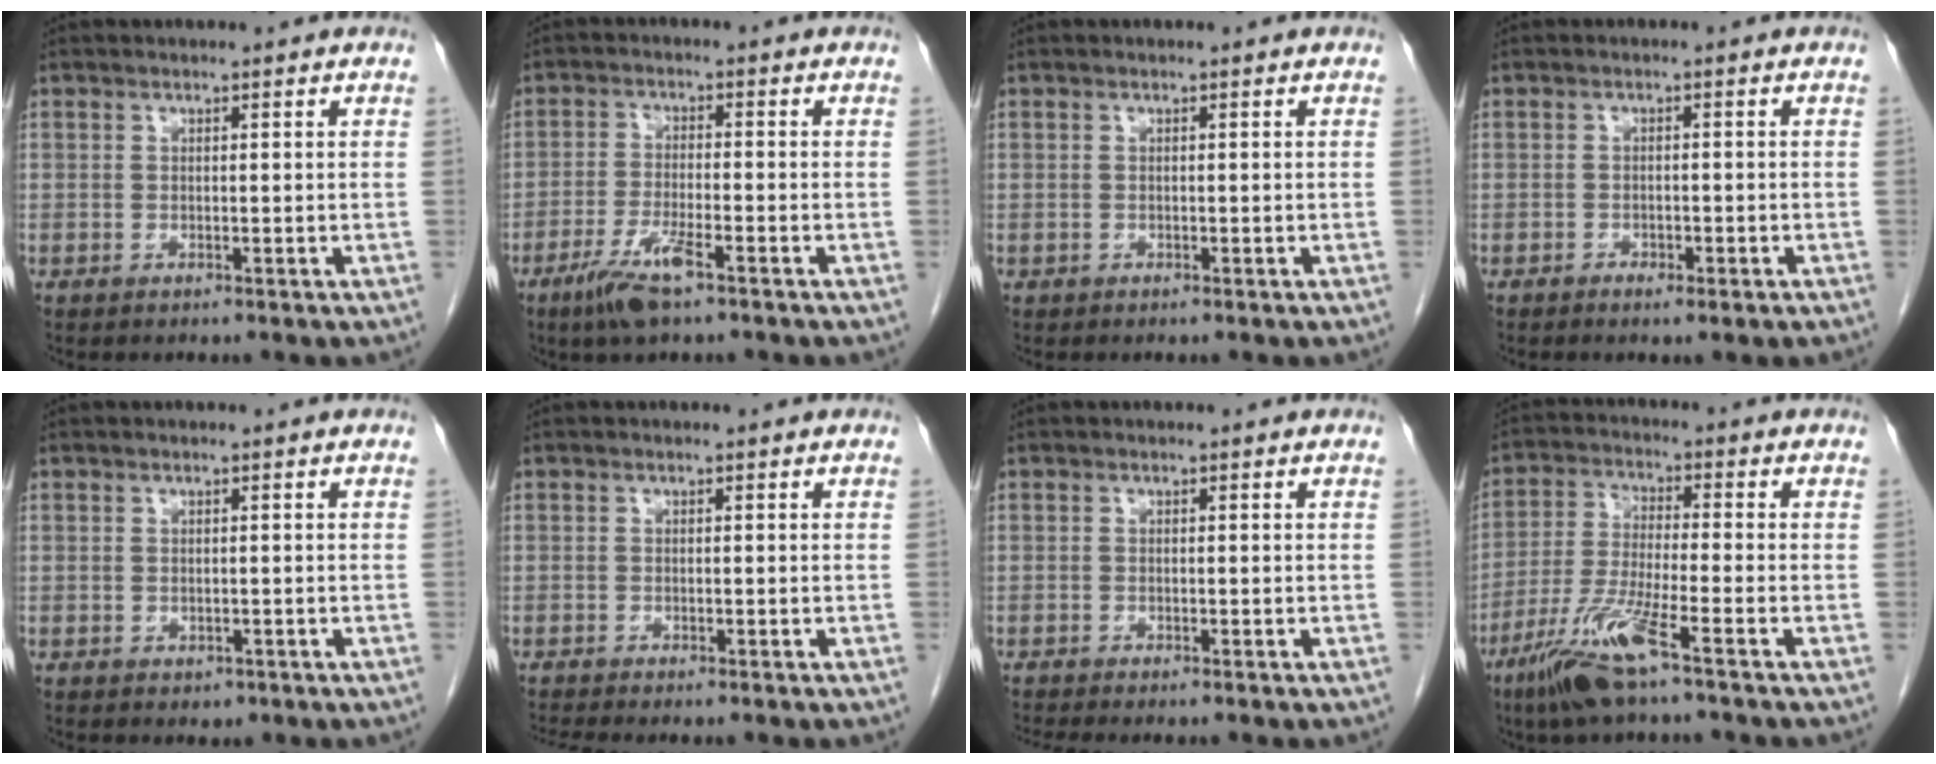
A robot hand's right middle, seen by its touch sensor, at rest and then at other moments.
{"total": 6.1, "force": [-3.8, 0.6, 4.7], "torque": [-0.099, -0.010, -0.071]}
{"total": 0.0}
{"total": 2.1, "force": [-1.3, 0.7, 1.5], "torque": [-0.025, 0.000, -0.016]}
{"total": 1.0, "force": [-0.4, 0.8, 0.4], "torque": [-0.007, 0.001, 0.000]}
{"total": 1.5, "force": [-1.4, -0.4, 0.4], "torque": [-0.015, -0.006, -0.028]}
{"total": 2.0, "force": [-1.9, -0.2, 0.8], "torque": [-0.015, -0.005, -0.032]}
{"total": 9.6, "force": [-5.9, 0.0, 7.5], "torque": [-0.163, -0.024, -0.120]}